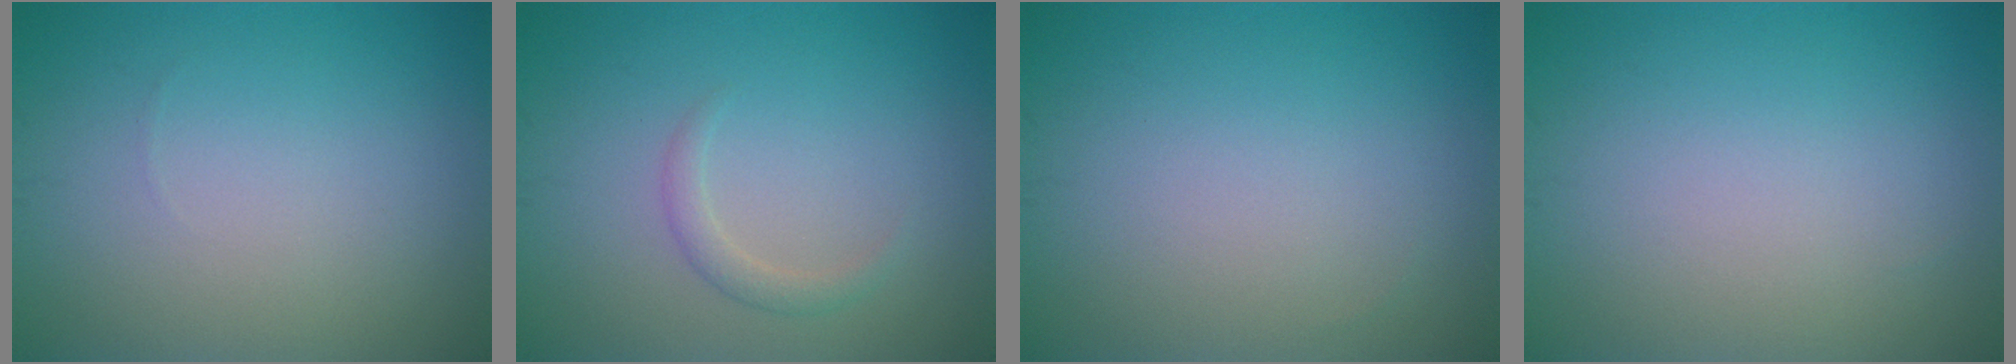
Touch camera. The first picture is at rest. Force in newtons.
{"total": 1.4, "press": 1.4, "slide": 0.1}
{"total": 0.0}
{"total": 0.0}